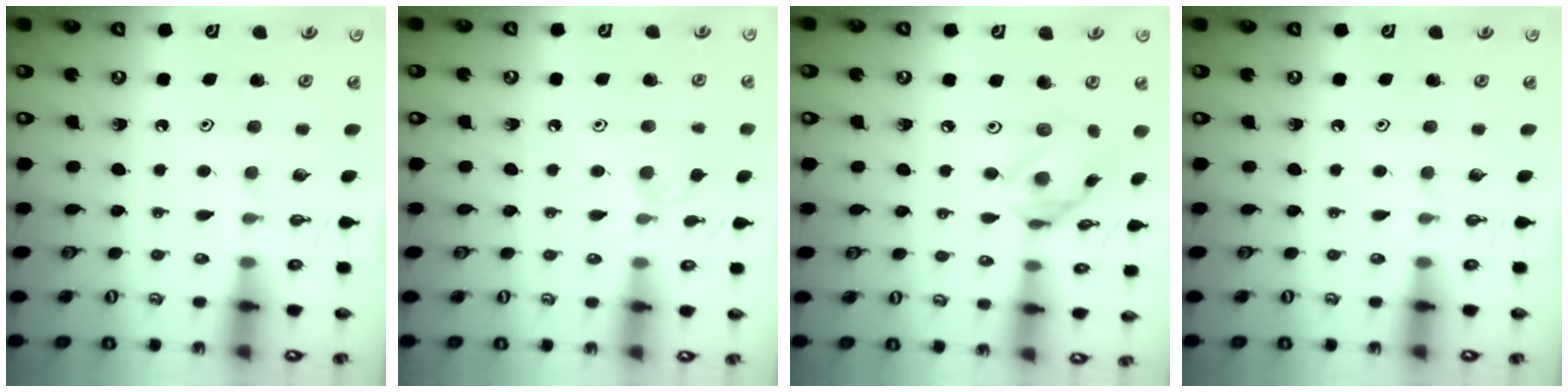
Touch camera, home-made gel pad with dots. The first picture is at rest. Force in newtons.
{"total": 6.1, "press": 6.0, "slide": 0.9}
{"total": 10.3, "press": 10.3, "slide": 0.8}
{"total": 0.0}